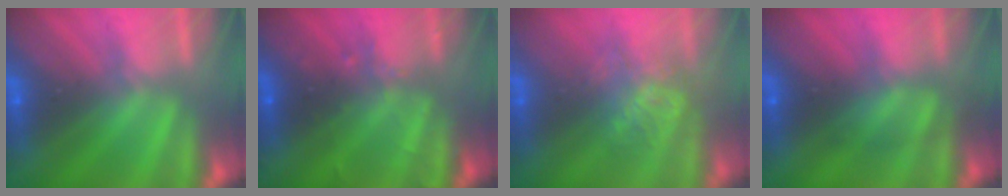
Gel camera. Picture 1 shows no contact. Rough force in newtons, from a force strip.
{"total": 2.4}
{"total": 3.8}
{"total": 2.4}